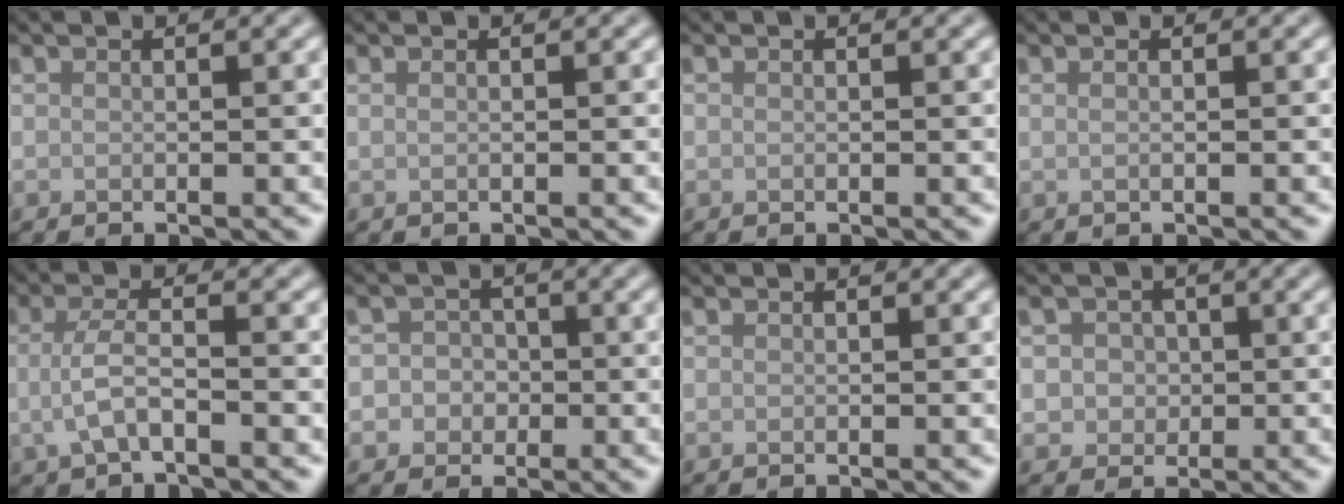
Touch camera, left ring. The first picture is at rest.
{"total": 0.7, "force": [0.2, 0.4, 0.5], "torque": [-0.008, -0.003, -0.001]}
{"total": 0.0}
{"total": 1.0, "force": [0.2, 0.5, 0.8], "torque": [-0.008, -0.007, -0.003]}
{"total": 3.2, "force": [-0.8, 1.2, 2.8], "torque": [-0.064, -0.001, -0.019]}
{"total": 2.8, "force": [-0.5, 2.7, 0.7], "torque": [0.014, 0.008, -0.028]}
{"total": 0.0}
{"total": 2.8, "force": [0.4, 2.6, 1.1], "torque": [-0.005, 0.005, 0.001]}